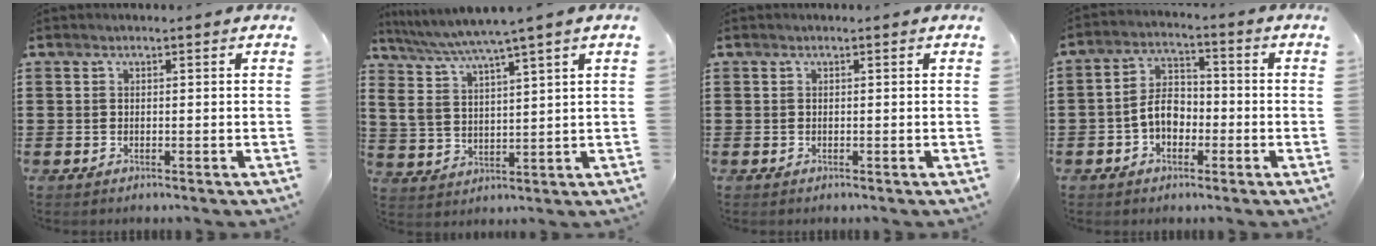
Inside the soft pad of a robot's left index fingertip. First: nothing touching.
{"total": 6.0, "force": [4.7, 0.0, 3.7], "torque": [-0.090, -0.030, 0.078]}
{"total": 0.0}
{"total": 5.7, "force": [-1.5, 3.8, 3.9], "torque": [-0.087, 0.008, -0.033]}